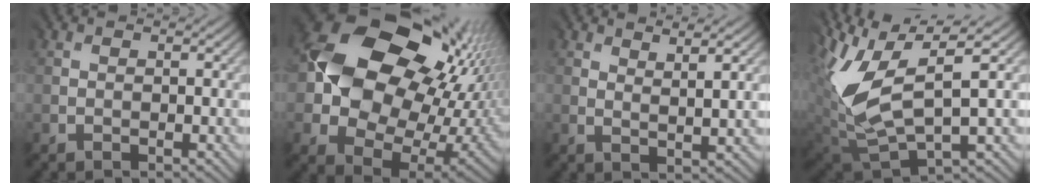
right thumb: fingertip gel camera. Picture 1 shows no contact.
{"total": 17.4, "force": [4.6, 13.4, 10.2], "torque": [-0.221, -0.010, 0.104]}
{"total": 3.2, "force": [2.8, -0.1, 1.6], "torque": [-0.033, -0.005, 0.057]}
{"total": 9.9, "force": [3.1, 4.0, 8.5], "torque": [-0.207, -0.002, 0.073]}